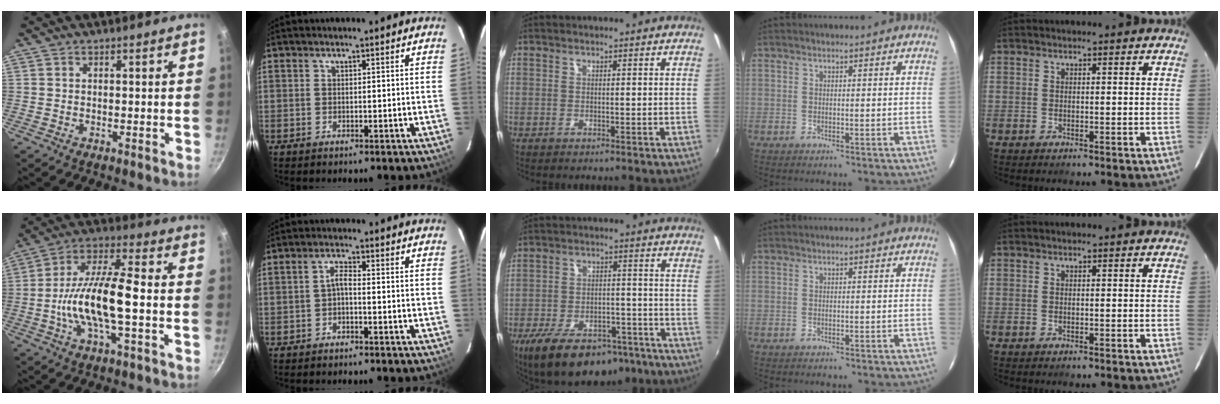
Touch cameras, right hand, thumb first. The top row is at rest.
{"thumb": {"total": 15.0, "force": [-2.5, 4.7, 14.0], "torque": [-0.260, 0.033, -0.056]}, "index": {"total": 1.9, "force": [-0.9, 0.5, 1.6], "torque": [-0.034, 0.007, -0.019]}, "middle": {"total": 18.7, "force": [-13.0, 8.7, 10.3], "torque": [-0.203, -0.015, -0.186]}}